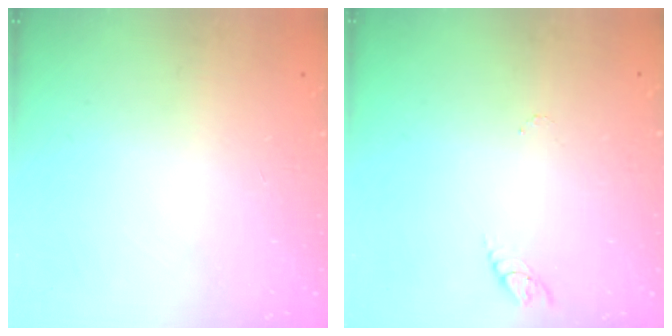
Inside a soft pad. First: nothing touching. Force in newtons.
{"total": 2.8, "press": 2.8, "slide": 0.2}